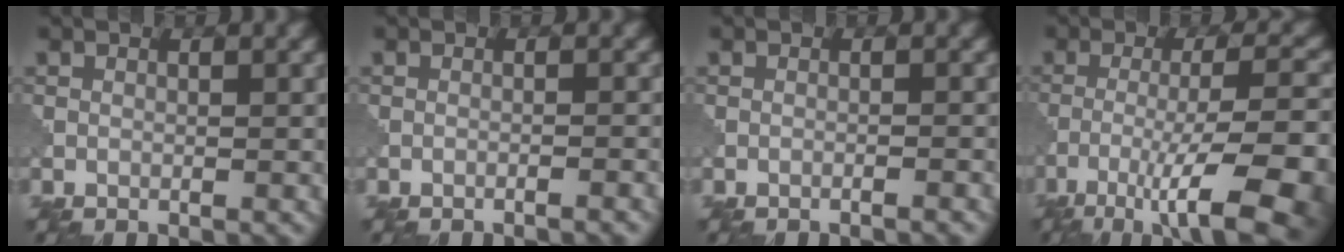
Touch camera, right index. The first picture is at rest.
{"total": 1.6, "force": [-1.1, 0.3, 1.2], "torque": [-0.012, 0.007, -0.028]}
{"total": 1.3, "force": [-1.0, 0.2, 0.9], "torque": [-0.010, 0.005, -0.027]}
{"total": 11.1, "force": [-6.0, 2.4, 9.0], "torque": [-0.142, 0.003, -0.093]}